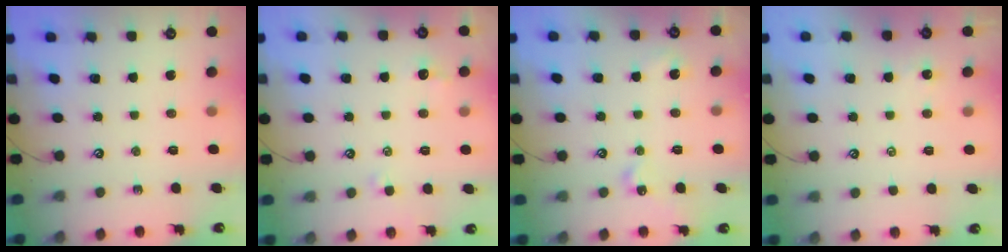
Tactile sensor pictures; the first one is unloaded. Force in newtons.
{"total": 1.1, "press": 0.9, "slide": 0.6}
{"total": 3.7, "press": 3.6, "slide": 0.6}
{"total": 2.4, "press": 2.4, "slide": 0.1}